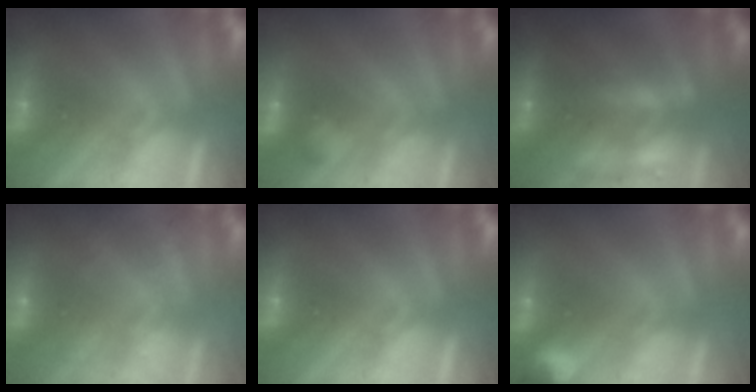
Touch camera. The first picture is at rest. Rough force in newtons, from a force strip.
{"total": 2.2}
{"total": 7.8}
{"total": 2.1}
{"total": 0.0}
{"total": 2.9}